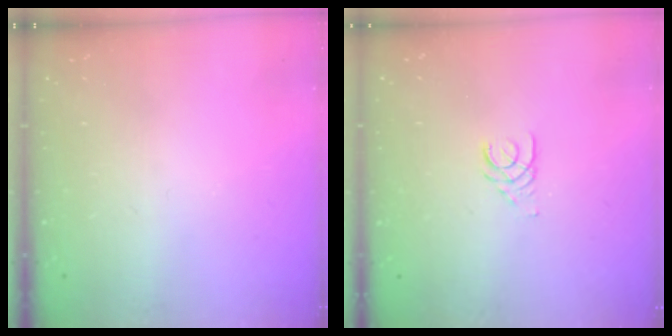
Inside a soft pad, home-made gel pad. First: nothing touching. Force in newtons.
{"total": 2.5, "press": 2.5, "slide": 0.3}